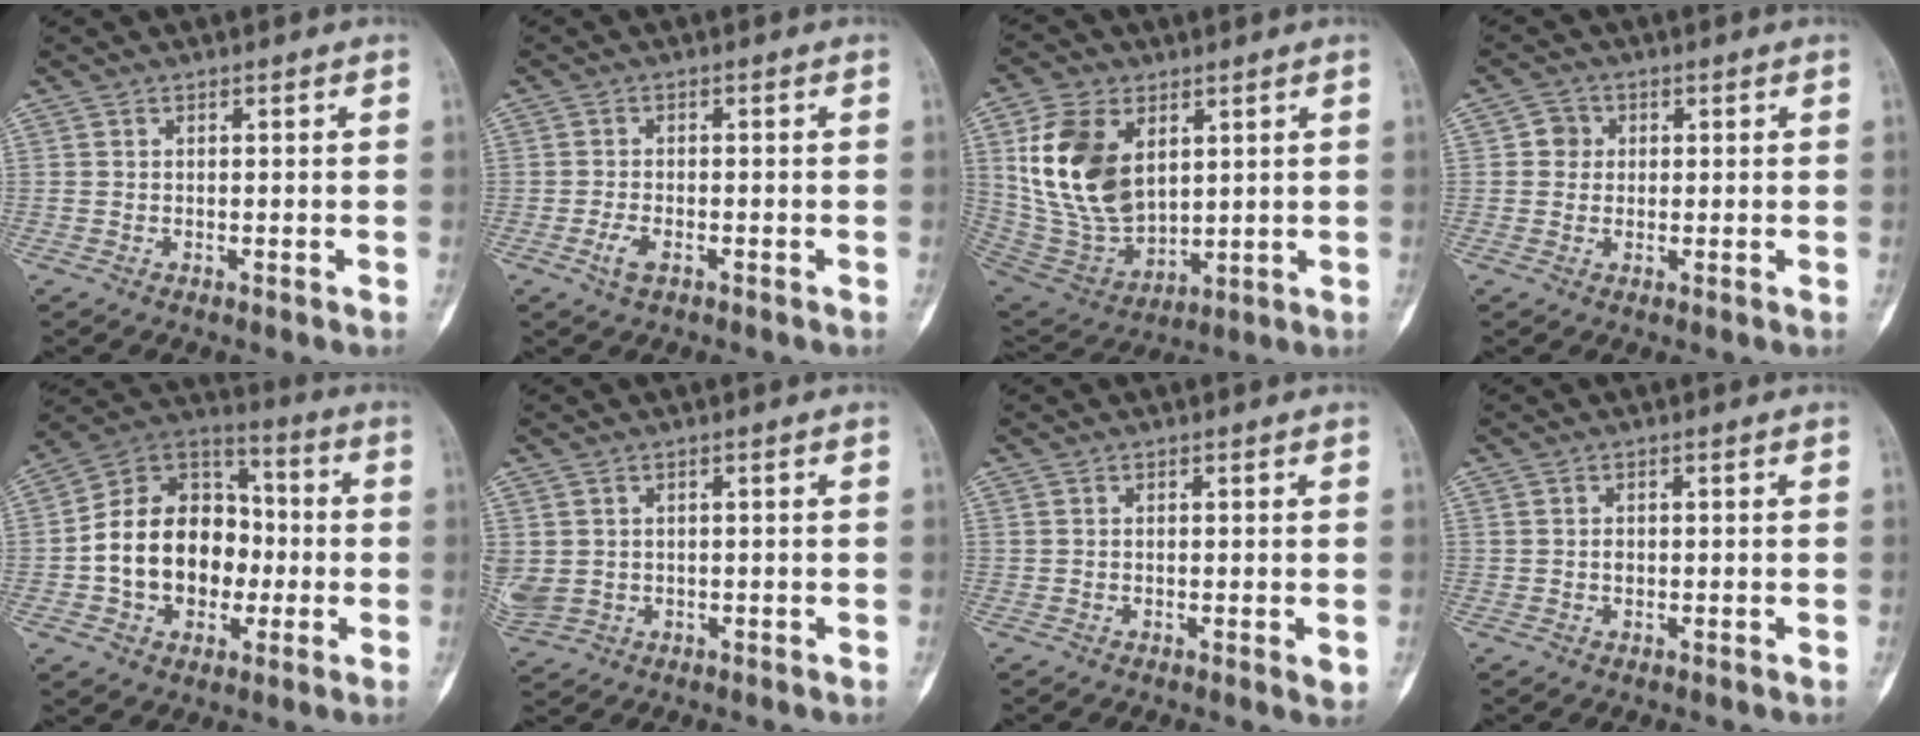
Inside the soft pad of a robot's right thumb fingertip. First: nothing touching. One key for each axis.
{"total": 2.8, "fx": -1.3, "fy": 1.3, "fz": 2.1, "tx": -0.043, "ty": 0.006, "tz": -0.027}
{"total": 17.7, "fx": 5.0, "fy": 11.4, "fz": 12.5, "tx": -0.222, "ty": -0.022, "tz": 0.115}
{"total": 3.0, "fx": 0.4, "fy": 2.9, "fz": 0.7, "tx": 0.014, "ty": 0.005, "tz": 0.000}
{"total": 18.7, "fx": -2.1, "fy": 14.1, "fz": 12.0, "tx": -0.158, "ty": 0.041, "tz": -0.035}
{"total": 6.9, "fx": -0.1, "fy": 5.9, "fz": 3.7, "tx": -0.105, "ty": 0.000, "tz": 0.017}
{"total": 1.2, "fx": -0.1, "fy": 0.3, "fz": 1.1, "tx": -0.014, "ty": -0.005, "tz": -0.003}
{"total": 0.9, "fx": -0.1, "fy": 0.8, "fz": 0.5, "tx": -0.006, "ty": 0.003, "tz": -0.002}